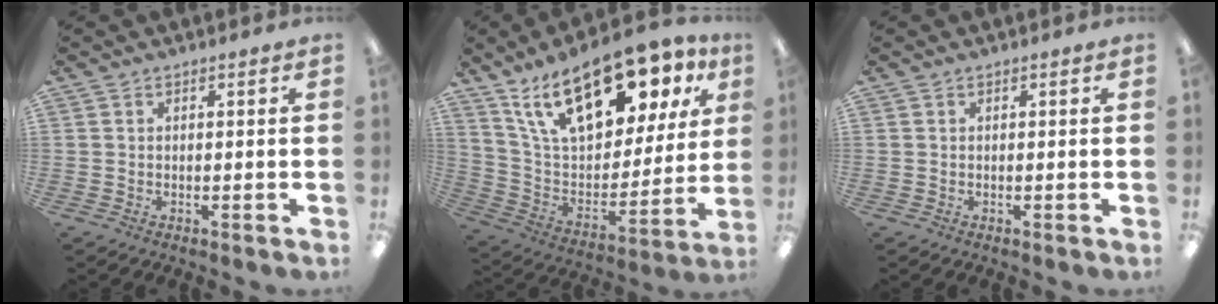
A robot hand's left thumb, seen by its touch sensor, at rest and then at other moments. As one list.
[{"total": 24.2, "force": [14.7, 10.8, 15.9], "torque": [-0.283, -0.070, 0.259]}, {"total": 0.0}]